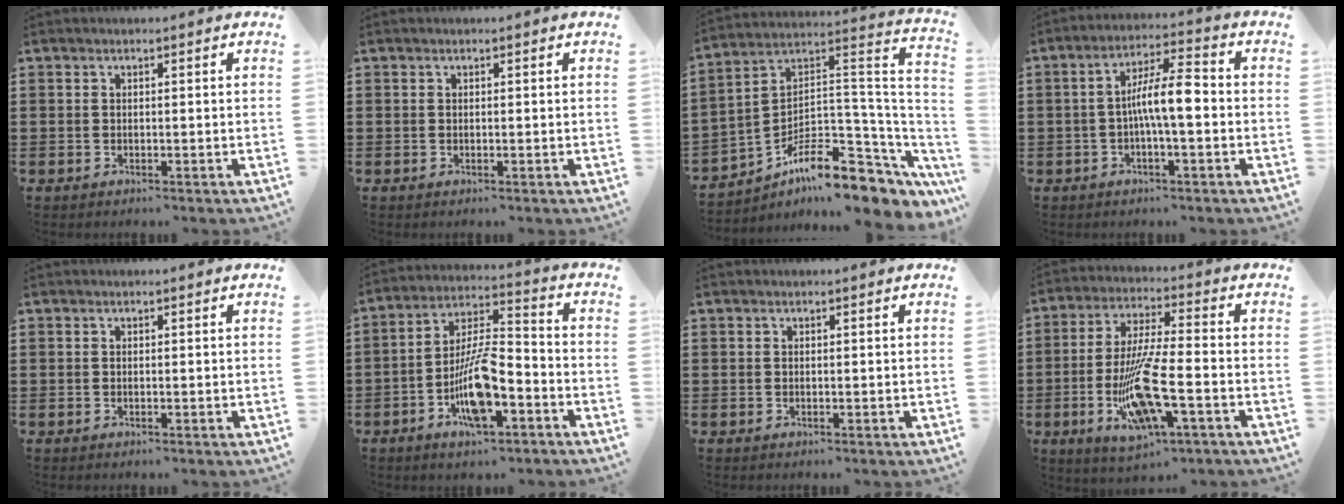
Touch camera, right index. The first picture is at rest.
{"total": 0.0}
{"total": 10.4, "force": [-7.5, 3.3, 6.4], "torque": [-0.117, 0.006, -0.146]}
{"total": 8.0, "force": [-0.9, 1.8, 7.7], "torque": [-0.145, 0.006, -0.019]}
{"total": 0.0}
{"total": 10.7, "force": [-4.8, 3.6, 8.9], "torque": [-0.190, 0.001, -0.090]}
{"total": 0.0}
{"total": 13.1, "force": [-4.1, 2.7, 12.1], "torque": [-0.248, -0.014, -0.076]}